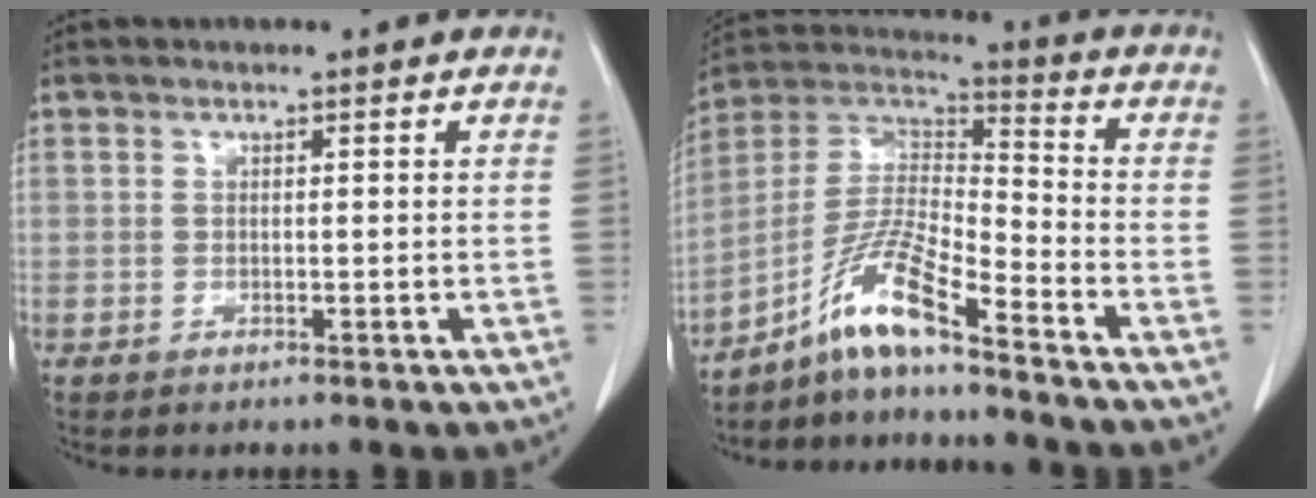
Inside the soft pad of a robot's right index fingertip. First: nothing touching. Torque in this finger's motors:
{"motor_torque": [1.15, -0.97, 0.18, 0.16]}